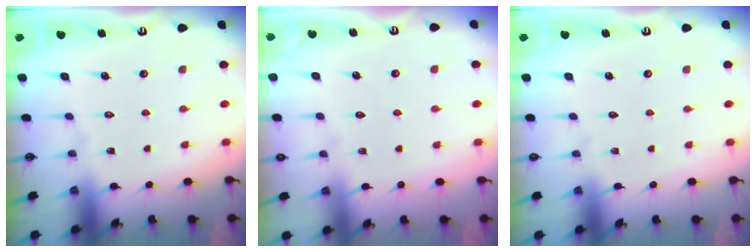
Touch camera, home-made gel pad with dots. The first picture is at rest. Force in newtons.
{"total": 2.0, "press": 2.0, "slide": 0.3}
{"total": 0.0}